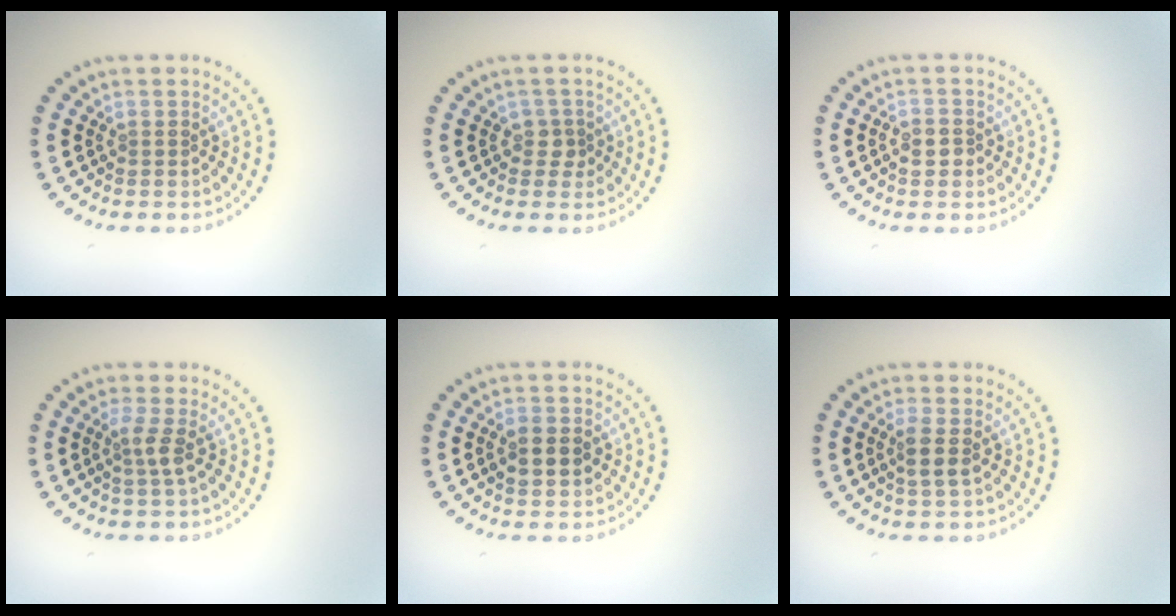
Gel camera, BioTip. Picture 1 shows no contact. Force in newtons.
{"total": 1.4, "press": 1.1, "slide": 0.9}
{"total": 1.2, "press": 1.2, "slide": 0.2}
{"total": 1.8, "press": 1.3, "slide": 1.1}
{"total": 3.2, "press": 3.2, "slide": 0.1}
{"total": 2.0, "press": 1.8, "slide": 0.9}